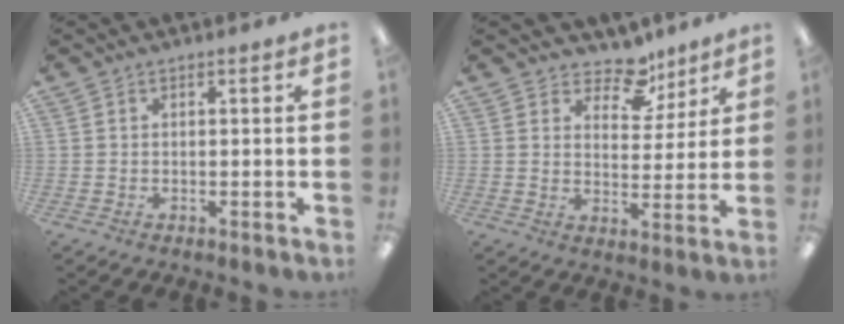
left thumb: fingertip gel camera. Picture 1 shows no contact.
{"total": 9.3, "force": [6.9, 5.2, 3.6], "torque": [-0.049, -0.041, 0.123]}